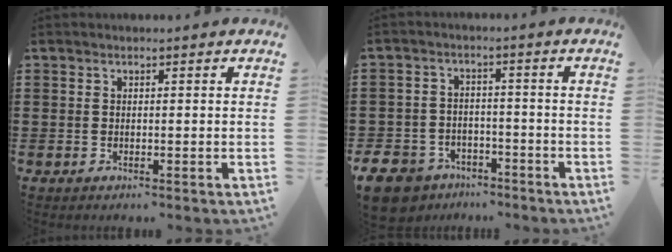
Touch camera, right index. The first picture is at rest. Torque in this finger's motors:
{"motor_torque": [0.16, 0.63, -0.25, -0.21]}